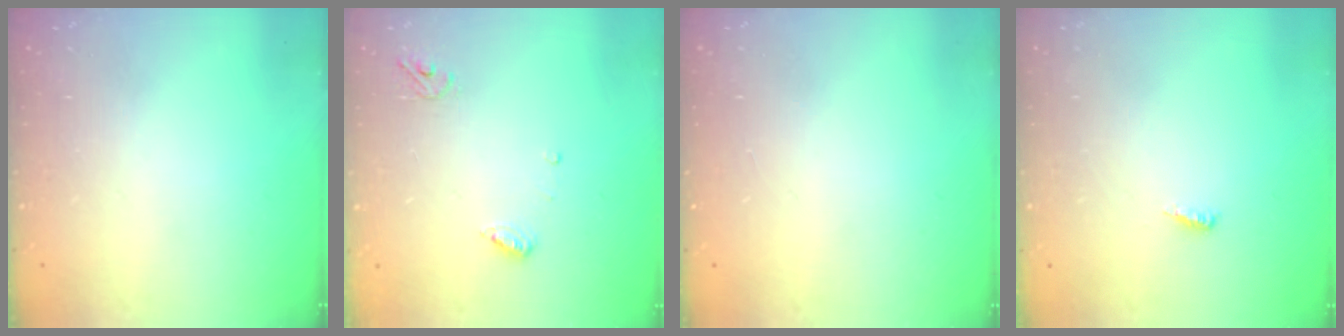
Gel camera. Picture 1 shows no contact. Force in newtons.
{"total": 3.6, "press": 3.6, "slide": 0.3}
{"total": 0.9, "press": 0.9, "slide": 0.0}
{"total": 3.9, "press": 3.9, "slide": 0.4}